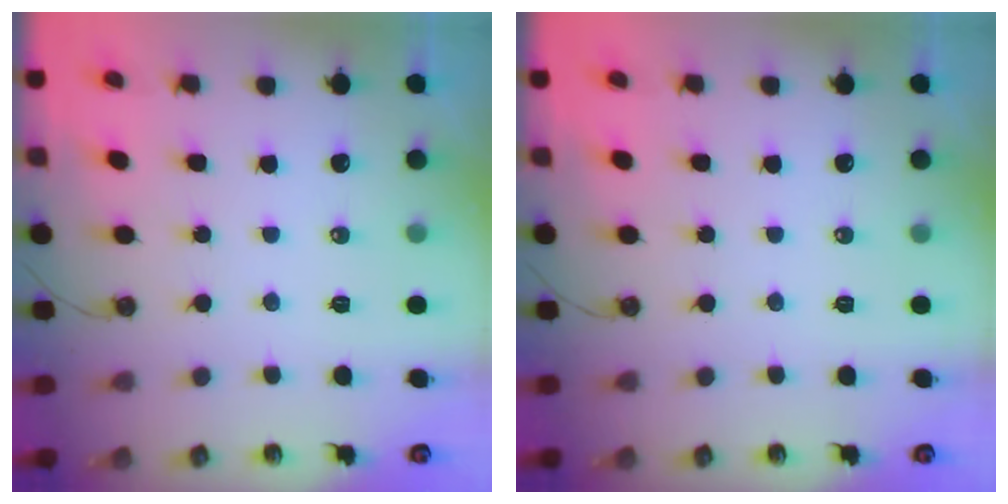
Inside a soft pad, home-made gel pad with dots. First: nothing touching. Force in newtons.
{"total": 0.0}